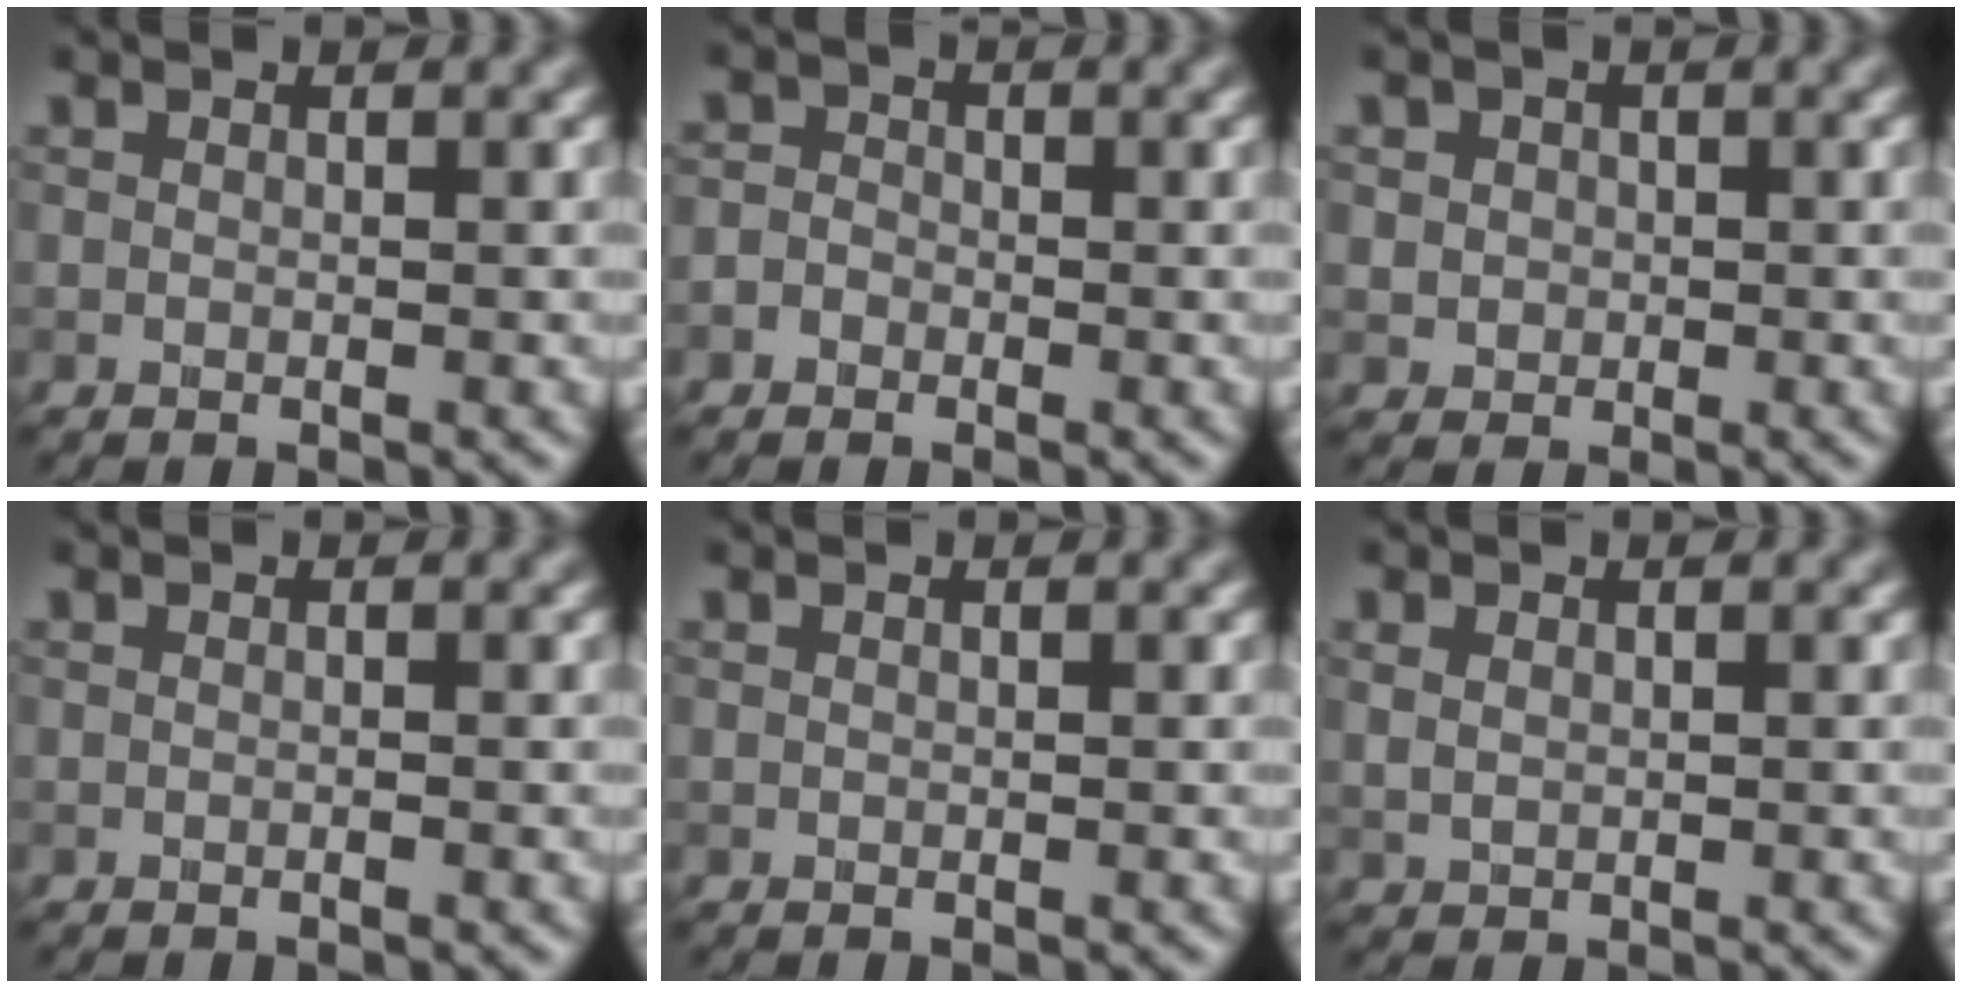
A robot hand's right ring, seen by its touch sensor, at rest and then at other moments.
{"total": 1.5, "force": [-0.6, 1.3, 0.4], "torque": [0.011, 0.007, -0.020]}
{"total": 2.4, "force": [0.6, 2.2, 0.9], "torque": [-0.008, 0.006, 0.011]}
{"total": 0.0}
{"total": 0.0}
{"total": 1.3, "force": [0.4, 0.9, 0.8], "torque": [-0.019, -0.001, 0.012]}